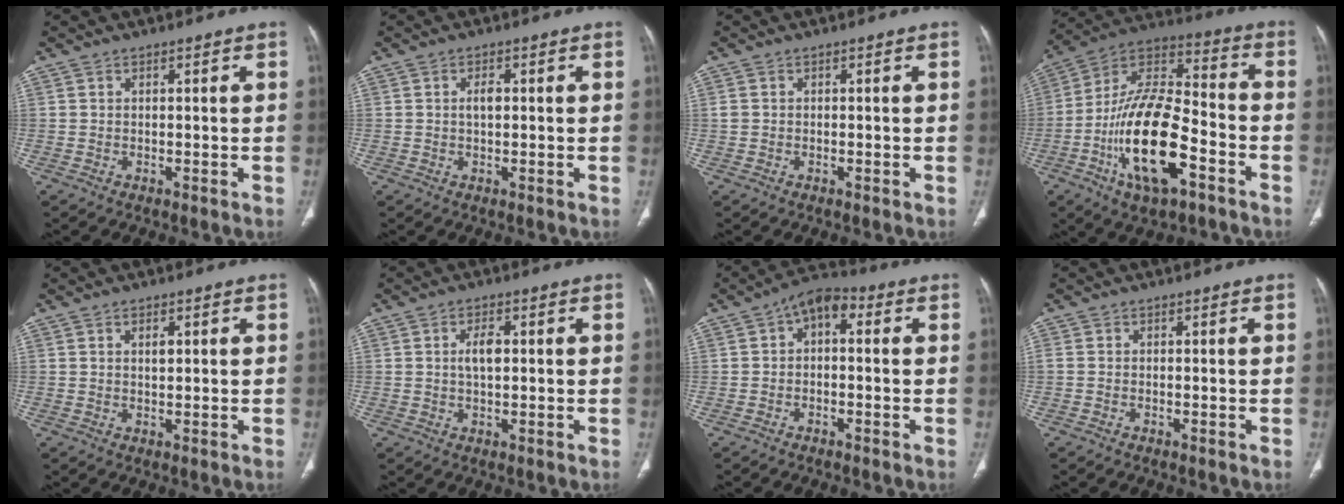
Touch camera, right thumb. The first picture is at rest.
{"total": 2.0, "force": [0.2, 1.1, 1.7], "torque": [-0.030, 0.002, 0.003]}
{"total": 1.0, "force": [-0.1, 0.9, 0.5], "torque": [-0.010, 0.001, -0.002]}
{"total": 21.5, "force": [-8.0, 9.3, 17.6], "torque": [-0.316, 0.052, -0.139]}
{"total": 1.7, "force": [0.6, 0.9, 1.3], "torque": [-0.020, -0.002, 0.011]}
{"total": 3.6, "force": [0.5, 1.8, 3.1], "torque": [-0.057, 0.001, 0.009]}
{"total": 5.9, "force": [0.8, 3.6, 4.7], "torque": [-0.051, 0.027, -0.003]}
{"total": 0.6, "force": [-0.2, 0.4, 0.4], "torque": [-0.012, -0.001, -0.007]}